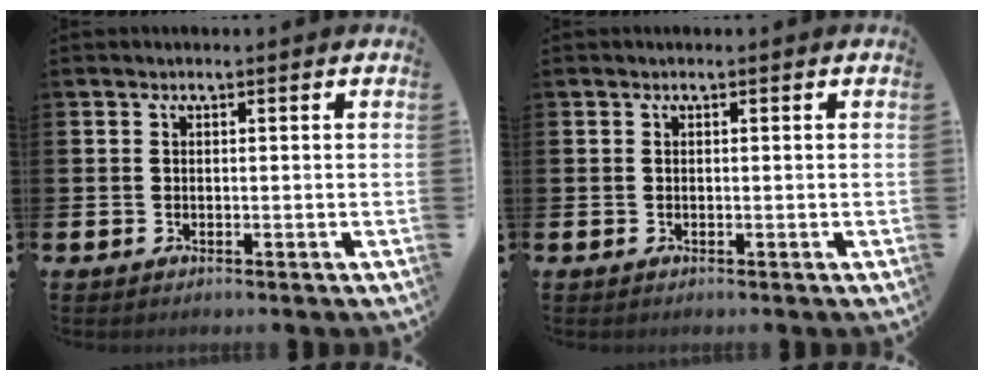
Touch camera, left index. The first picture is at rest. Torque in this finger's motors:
{"motor_torque": [-0.03, 0.03, 0.00, -0.01]}